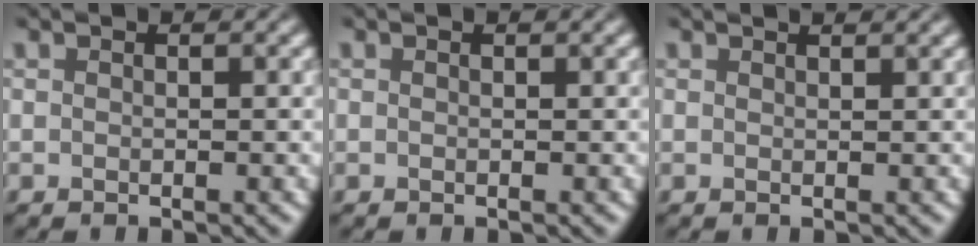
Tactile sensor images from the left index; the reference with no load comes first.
{"total": 0.0}
{"total": 1.2, "force": [1.1, 0.2, 0.5], "torque": [-0.006, -0.002, 0.009]}